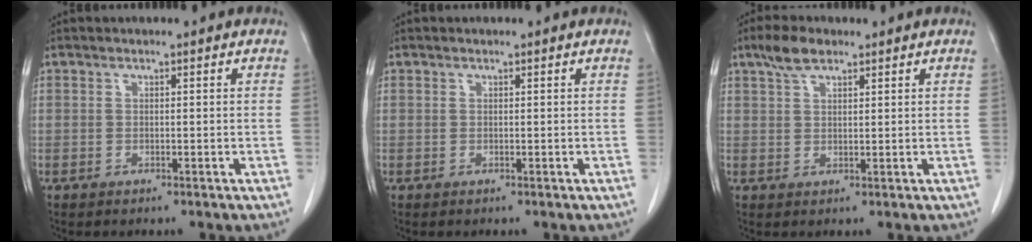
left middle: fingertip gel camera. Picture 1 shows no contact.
{"total": 0.0}
{"total": 3.0, "force": [2.2, 1.2, 1.8], "torque": [-0.040, 0.008, 0.043]}